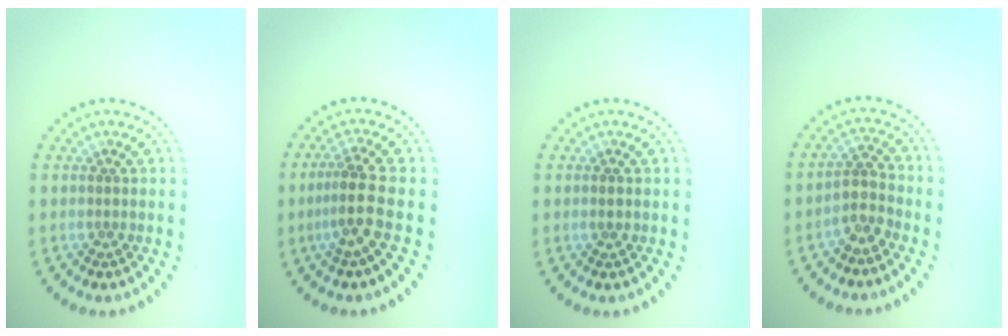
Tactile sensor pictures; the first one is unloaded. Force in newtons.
{"total": 3.0, "press": 2.3, "slide": 1.9}
{"total": 1.0, "press": 1.0, "slide": 0.2}
{"total": 2.2, "press": 1.9, "slide": 1.1}